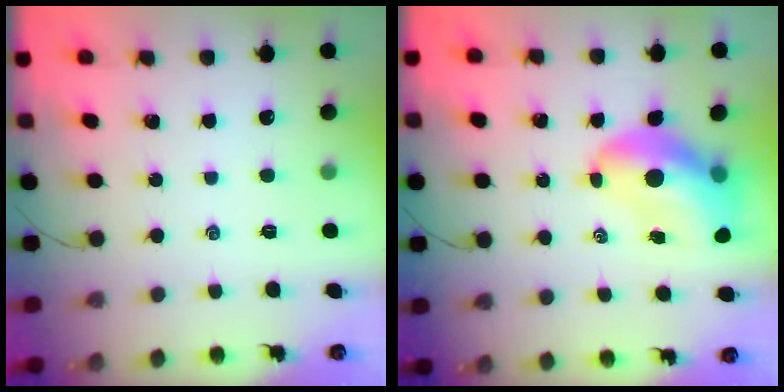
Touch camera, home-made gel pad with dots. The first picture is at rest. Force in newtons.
{"total": 12.1, "press": 11.6, "slide": 3.5}